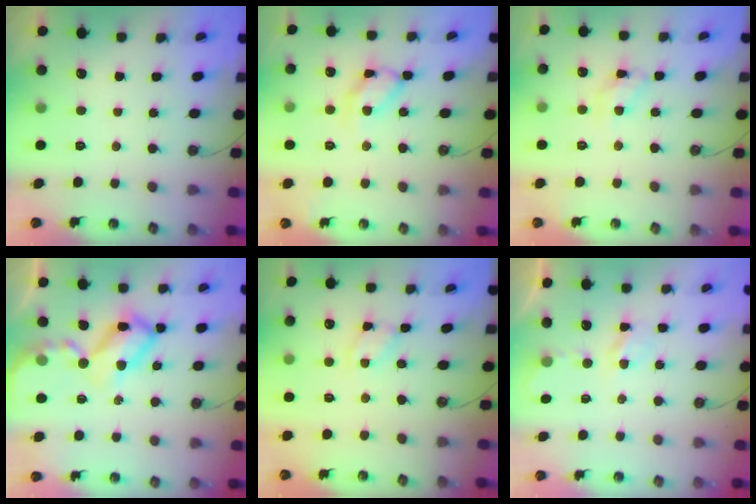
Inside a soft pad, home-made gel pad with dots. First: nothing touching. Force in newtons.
{"total": 12.8, "press": 12.7, "slide": 0.9}
{"total": 10.0, "press": 10.0, "slide": 0.1}
{"total": 14.7, "press": 14.6, "slide": 1.5}
{"total": 2.9, "press": 2.9, "slide": 0.4}
{"total": 3.3, "press": 3.3, "slide": 0.7}